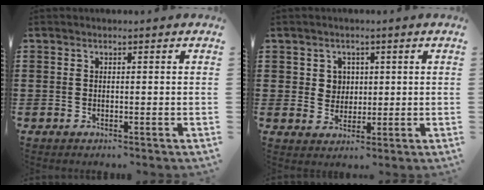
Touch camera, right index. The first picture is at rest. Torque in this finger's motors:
{"motor_torque": [0.54, 0.17, 0.01, 0.01]}